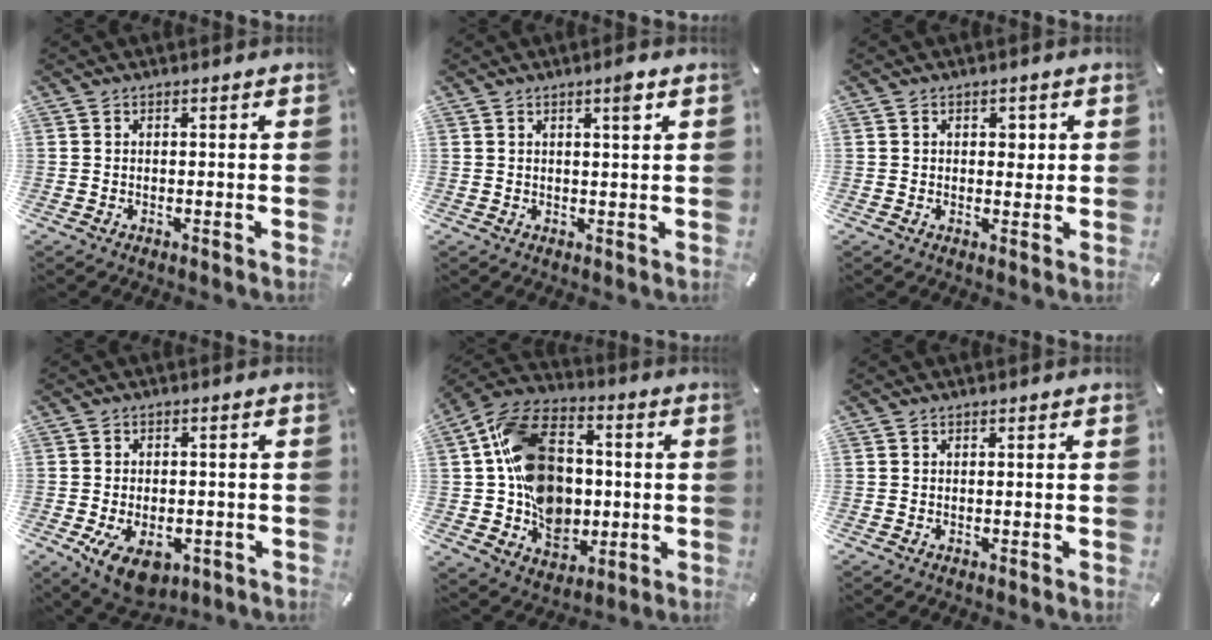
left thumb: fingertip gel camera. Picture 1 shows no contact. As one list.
[{"total": 3.2, "force": [1.9, 0.2, 2.6], "torque": [-0.047, -0.003, 0.029]}, {"total": 2.9, "force": [0.6, 2.0, 1.9], "torque": [-0.017, -0.002, 0.003]}, {"total": 8.4, "force": [-3.2, 5.1, 5.8], "torque": [-0.106, 0.007, -0.051]}, {"total": 20.7, "force": [0.5, 16.2, 12.8], "torque": [-0.229, 0.012, 0.023]}, {"total": 0.0}]